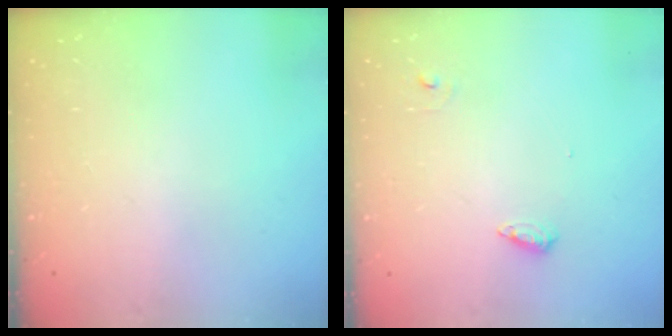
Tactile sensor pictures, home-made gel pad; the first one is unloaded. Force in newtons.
{"total": 6.2, "press": 6.1, "slide": 1.2}